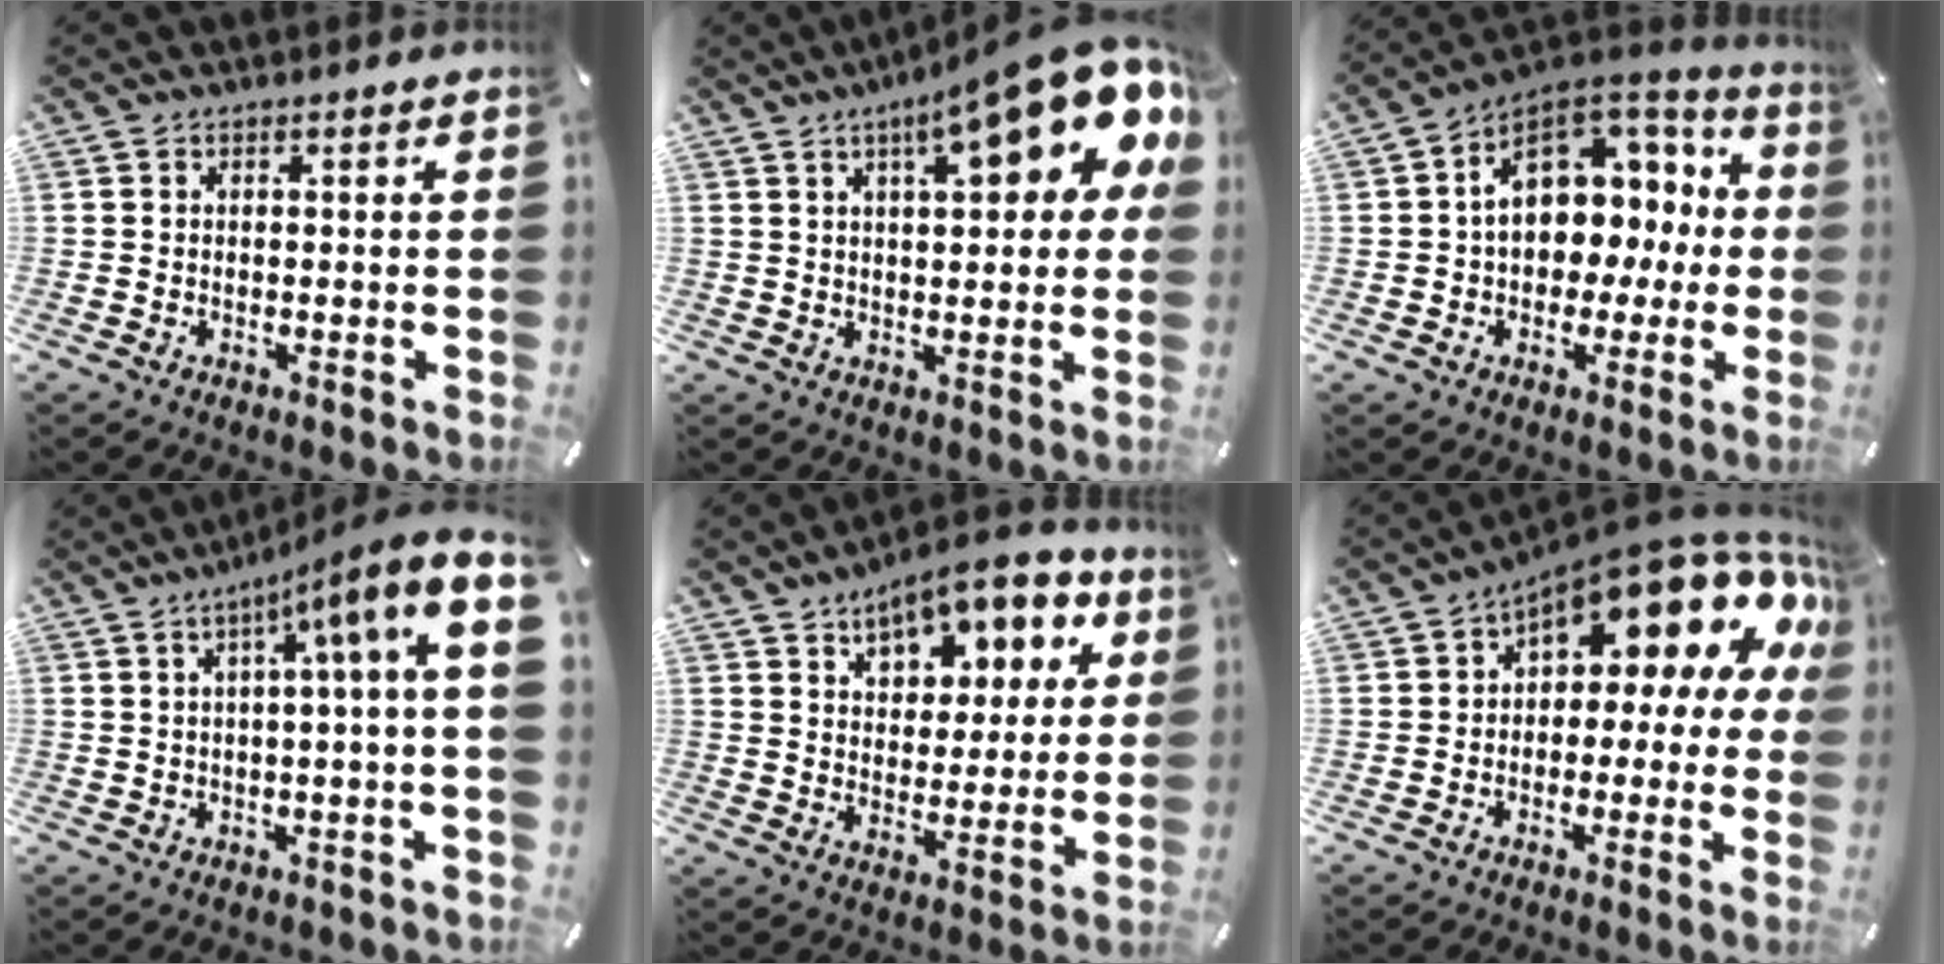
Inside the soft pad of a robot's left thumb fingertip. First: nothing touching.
{"total": 19.3, "force": [9.9, 6.2, 15.4], "torque": [-0.219, -0.050, 0.156]}
{"total": 13.5, "force": [2.0, 10.5, 8.3], "torque": [-0.123, -0.011, 0.040]}
{"total": 10.6, "force": [2.9, 0.2, 10.2], "torque": [-0.165, -0.031, 0.042]}
{"total": 12.8, "force": [8.6, 7.0, 6.3], "torque": [-0.092, -0.048, 0.151]}
{"total": 15.8, "force": [9.3, 6.8, 10.8], "torque": [-0.146, -0.074, 0.152]}